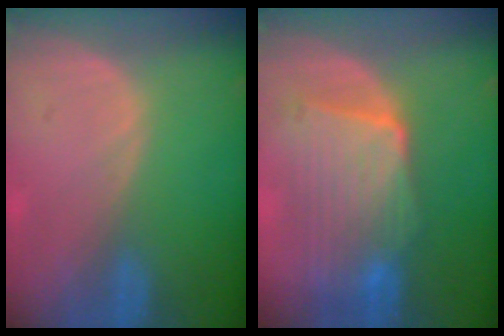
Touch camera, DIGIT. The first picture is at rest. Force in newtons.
{"total": 9.2, "press": 8.7, "slide": 3.0}